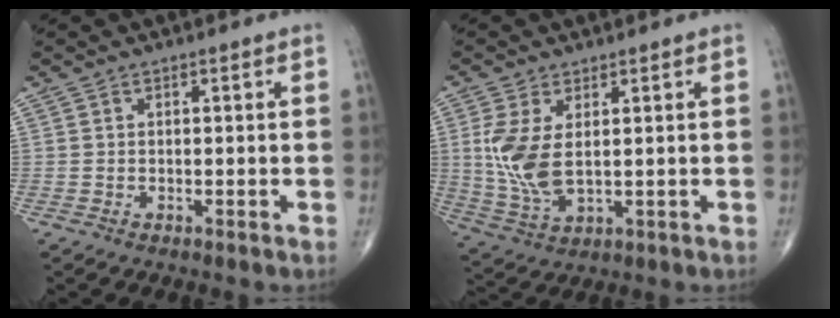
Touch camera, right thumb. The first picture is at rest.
{"total": 9.2, "force": [1.4, 4.6, 7.9], "torque": [-0.177, -0.012, 0.042]}